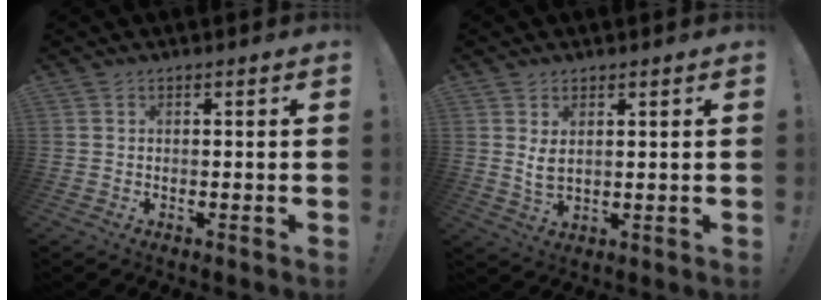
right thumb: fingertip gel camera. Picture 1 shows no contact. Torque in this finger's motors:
{"motor_torque": [0.35, -0.22, 0.13, 0.41, 0.16]}